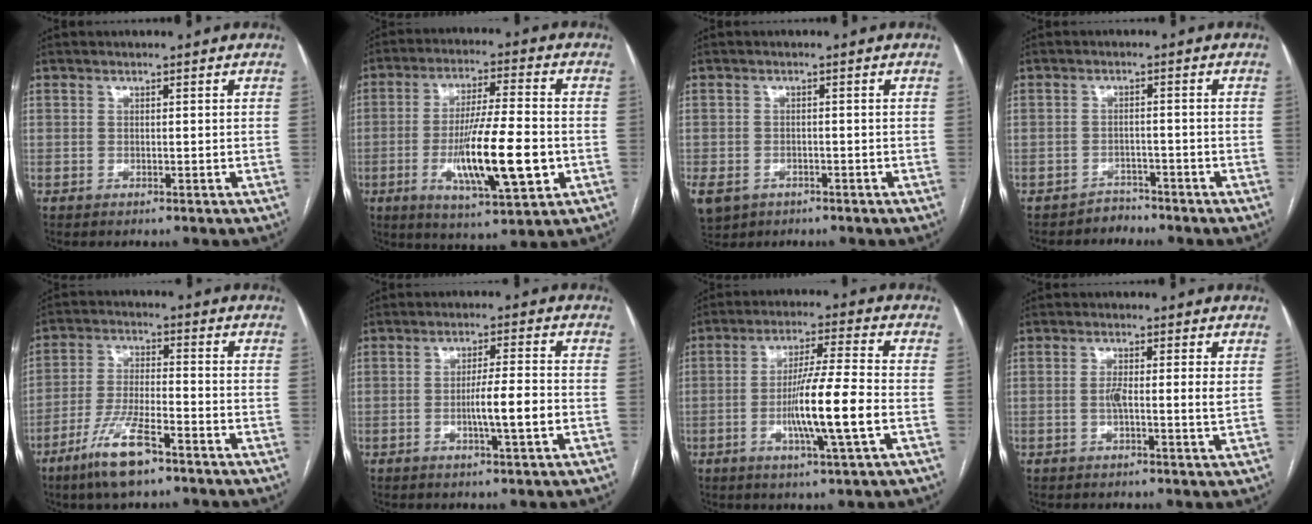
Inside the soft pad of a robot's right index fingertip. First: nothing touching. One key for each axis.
{"total": 14.8, "fx": -3.5, "fy": 2.0, "fz": 14.3, "tx": -0.254, "ty": -0.014, "tz": -0.055}
{"total": 12.9, "fx": -6.0, "fy": 10.2, "fz": 5.0, "tx": -0.161, "ty": -0.012, "tz": -0.079}
{"total": 2.3, "fx": -2.0, "fy": 0.9, "fz": -0.8, "tx": 0.016, "ty": 0.001, "tz": -0.031}
{"total": 9.7, "fx": -6.2, "fy": 1.8, "fz": 7.3, "tx": -0.147, "ty": -0.016, "tz": -0.115}
{"total": 6.0, "fx": -1.6, "fy": 0.0, "fz": 5.8, "tx": -0.098, "ty": -0.002, "tz": -0.026}
{"total": 11.1, "fx": -2.7, "fy": -0.4, "fz": 10.8, "tx": -0.198, "ty": -0.009, "tz": -0.052}
{"total": 3.8, "fx": 0.1, "fy": 0.3, "fz": 3.8, "tx": -0.070, "ty": -0.001, "tz": -0.001}